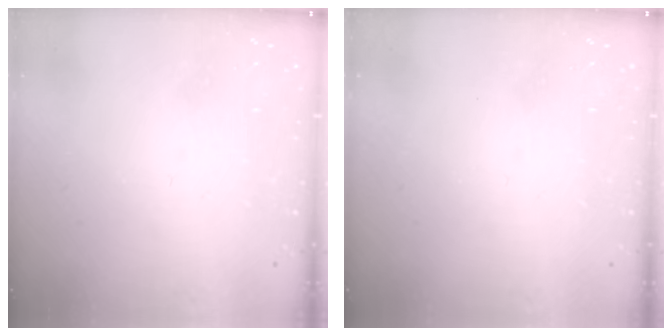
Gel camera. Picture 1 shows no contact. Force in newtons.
{"total": 0.0}